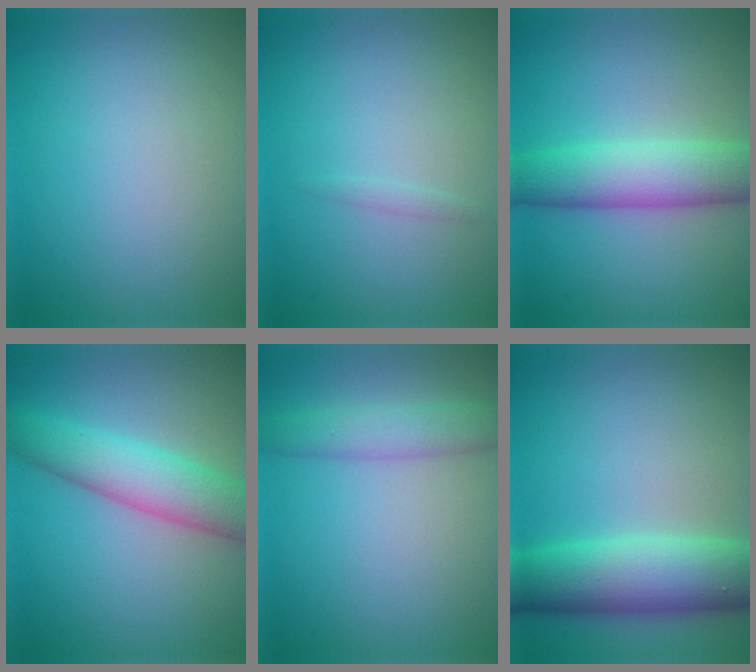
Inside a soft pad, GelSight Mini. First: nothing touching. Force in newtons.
{"total": 0.6, "press": 0.6, "slide": 0.0}
{"total": 6.1, "press": 6.1, "slide": 0.1}
{"total": 5.6, "press": 5.6, "slide": 0.2}
{"total": 3.0, "press": 3.0, "slide": 0.2}
{"total": 8.5, "press": 8.5, "slide": 0.5}